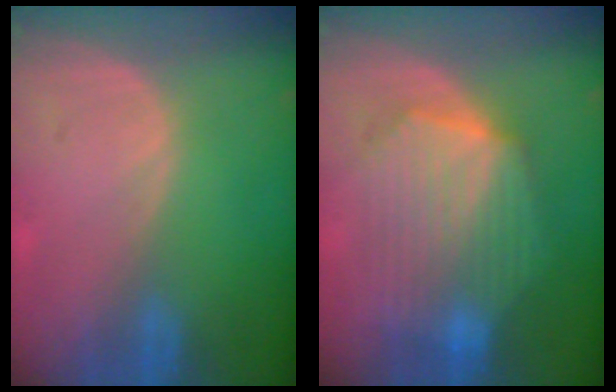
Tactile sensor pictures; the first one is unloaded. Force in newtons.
{"total": 10.3, "press": 10.3, "slide": 0.9}